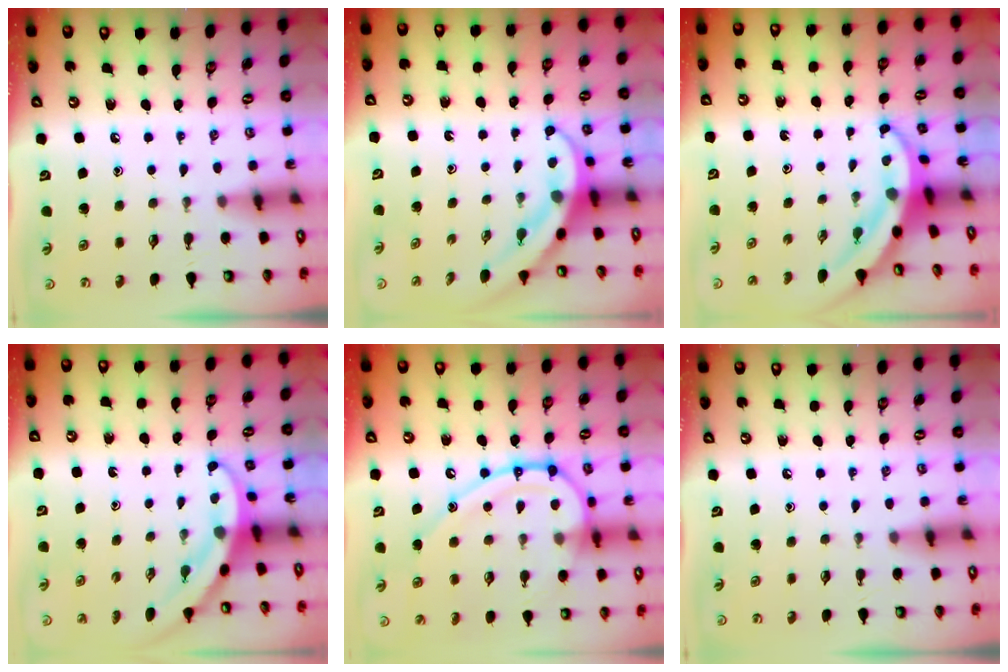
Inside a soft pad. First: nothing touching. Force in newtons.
{"total": 4.0, "press": 4.0, "slide": 0.4}
{"total": 3.9, "press": 3.9, "slide": 0.4}
{"total": 3.4, "press": 3.4, "slide": 0.1}
{"total": 16.7, "press": 16.6, "slide": 1.6}
{"total": 0.0}